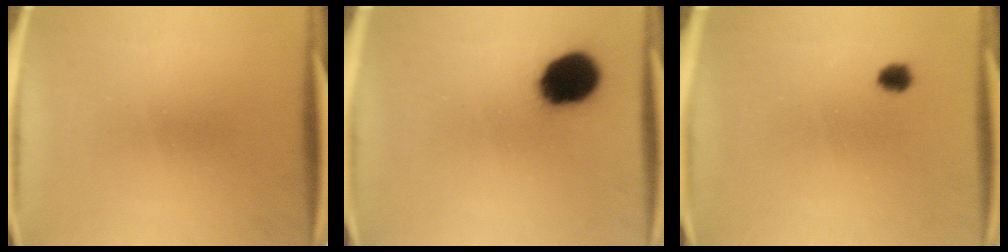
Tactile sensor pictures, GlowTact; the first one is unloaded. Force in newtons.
{"total": 14.1}
{"total": 2.1}